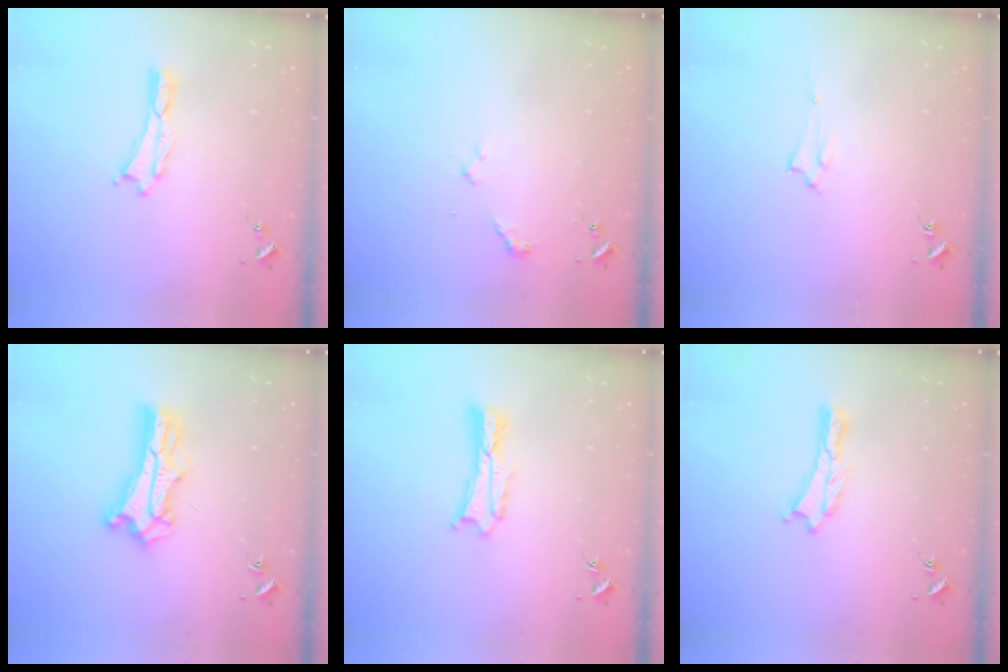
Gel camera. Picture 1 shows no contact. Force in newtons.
{"total": 2.4, "press": 2.3, "slide": 0.3}
{"total": 1.5, "press": 1.5, "slide": 0.2}
{"total": 9.8, "press": 9.7, "slide": 0.7}
{"total": 1.8, "press": 1.8, "slide": 0.3}
{"total": 0.0}